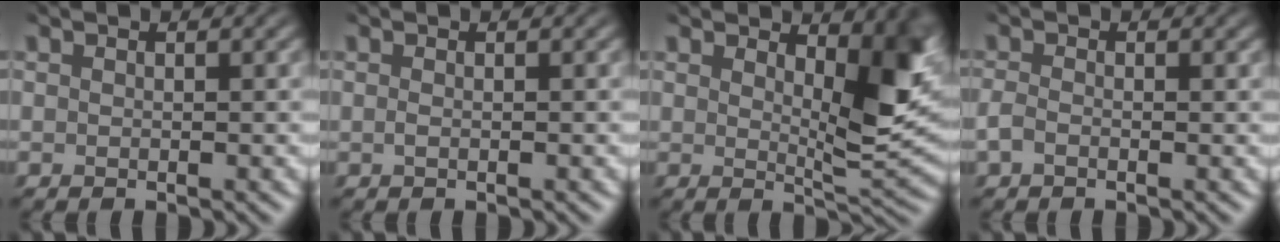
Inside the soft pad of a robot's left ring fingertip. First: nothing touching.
{"total": 0.7, "force": [0.2, 0.3, 0.6], "torque": [-0.002, -0.006, -0.003]}
{"total": 8.0, "force": [3.4, 3.0, 6.6], "torque": [-0.089, -0.002, 0.058]}
{"total": 1.3, "force": [-0.9, 0.5, 0.8], "torque": [-0.021, 0.001, -0.016]}